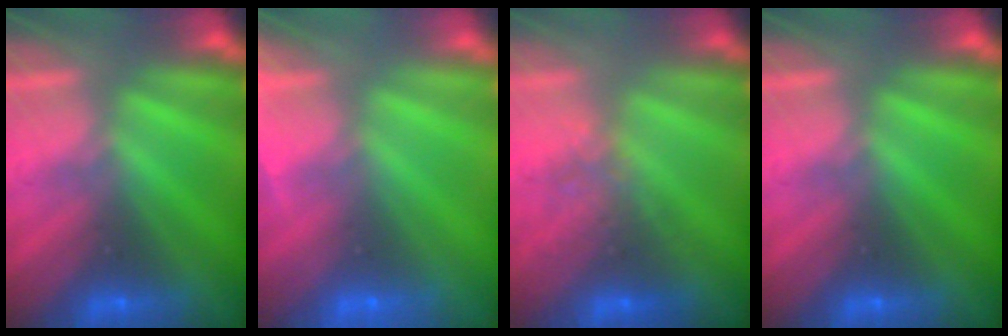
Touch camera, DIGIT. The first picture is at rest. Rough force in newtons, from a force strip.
{"total": 7.4}
{"total": 3.9}
{"total": 0.0}